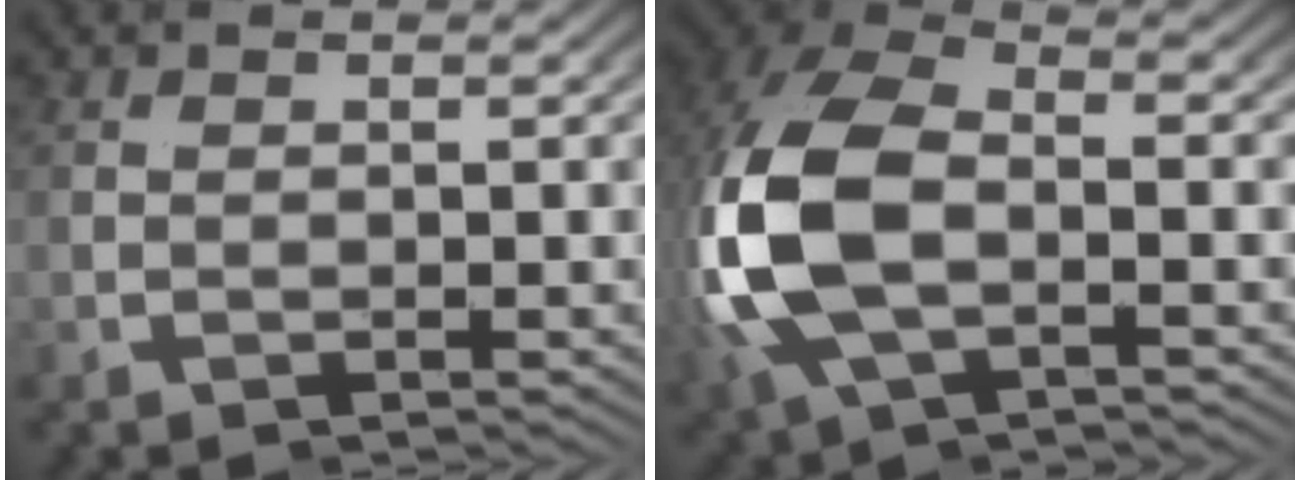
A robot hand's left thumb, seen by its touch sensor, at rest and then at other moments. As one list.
[{"total": 11.0, "force": [-0.7, 6.7, 8.7], "torque": [-0.260, -0.017, -0.009]}]